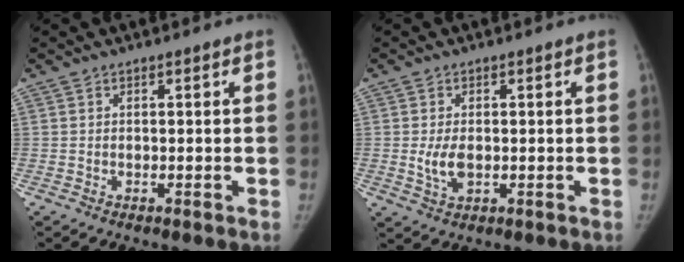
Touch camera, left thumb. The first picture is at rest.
{"total": 4.2, "force": [-0.4, 2.4, 3.4], "torque": [-0.066, -0.007, -0.002]}